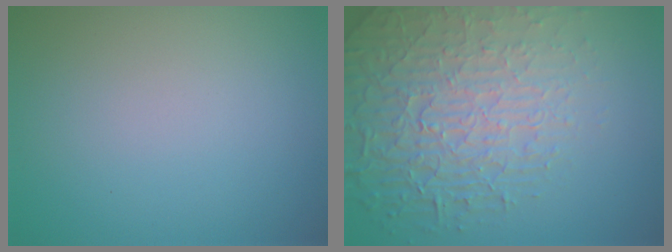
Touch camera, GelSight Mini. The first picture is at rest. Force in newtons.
{"total": 6.5, "press": 5.3, "slide": 3.8}